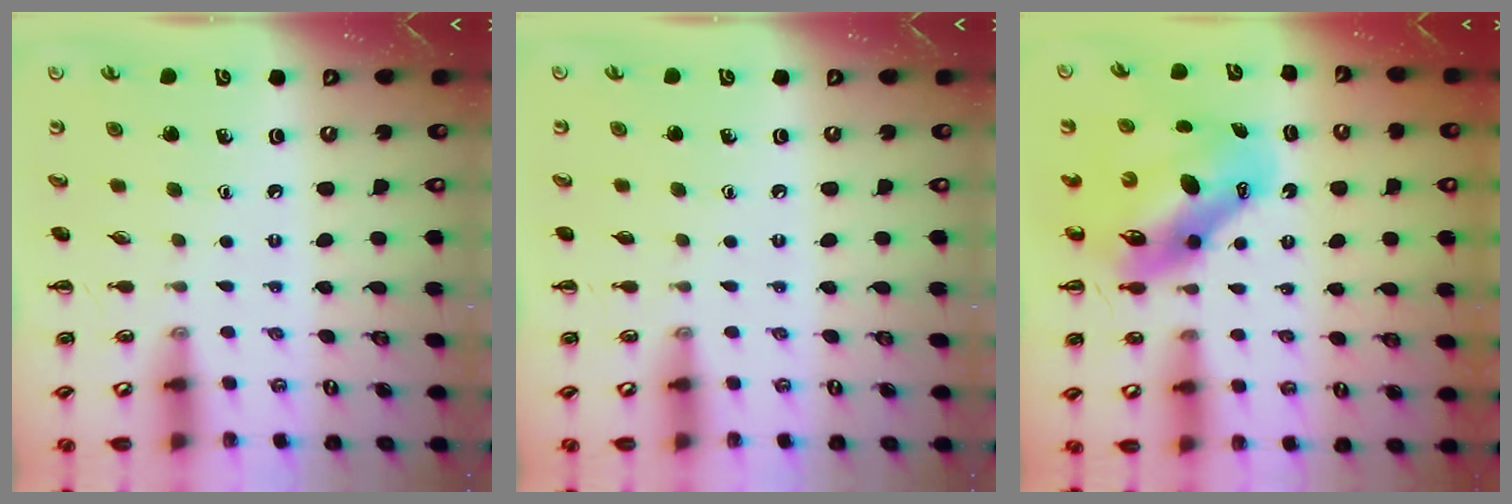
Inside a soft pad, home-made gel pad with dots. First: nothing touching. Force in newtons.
{"total": 0.0}
{"total": 11.5, "press": 11.1, "slide": 2.9}